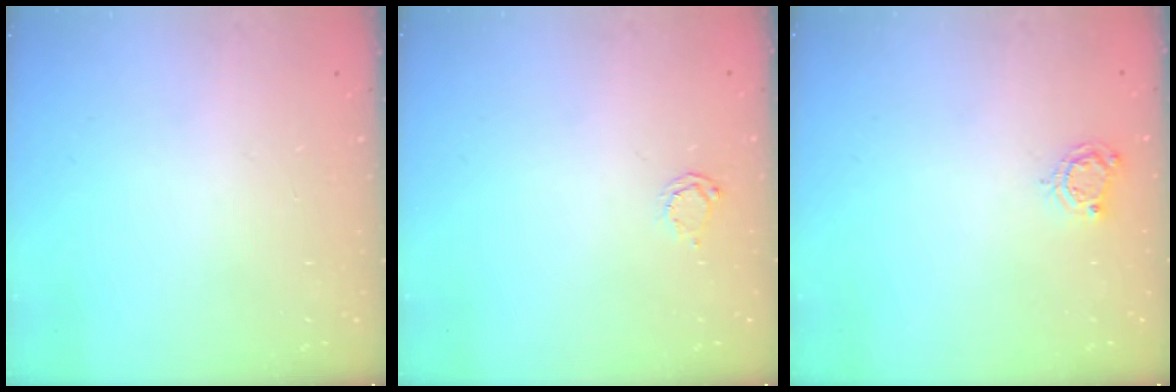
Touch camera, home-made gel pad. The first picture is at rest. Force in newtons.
{"total": 2.7, "press": 2.7, "slide": 0.4}
{"total": 5.0, "press": 5.0, "slide": 0.3}